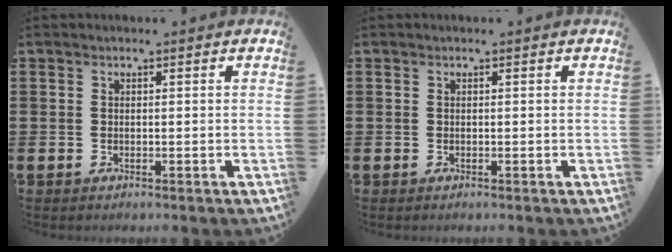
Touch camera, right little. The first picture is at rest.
{"total": 0.0}